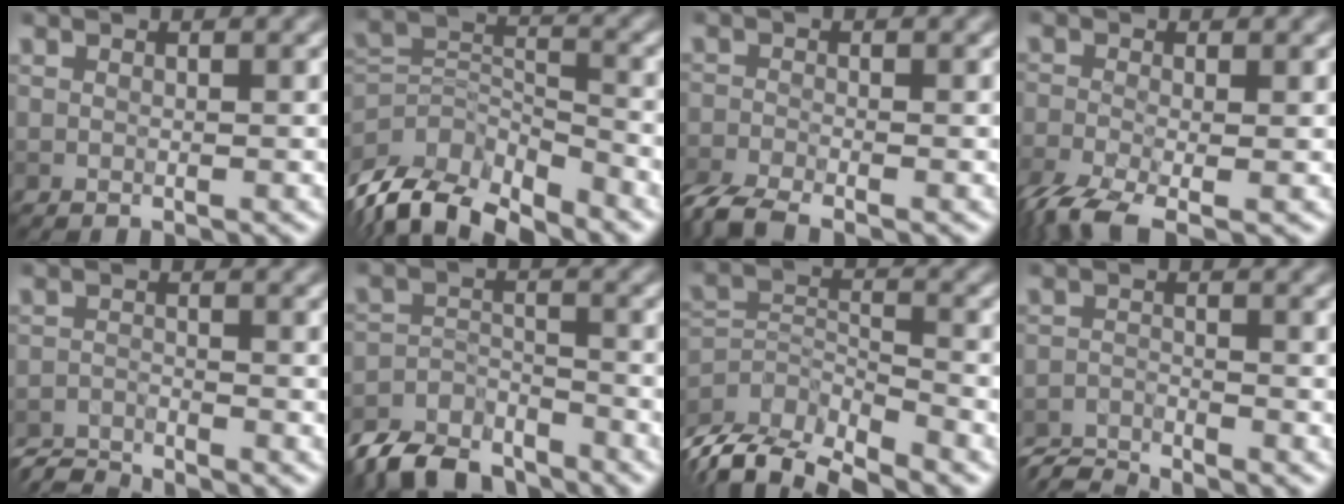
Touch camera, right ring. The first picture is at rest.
{"total": 10.0, "force": [-8.1, 3.9, 4.3], "torque": [-0.095, -0.009, -0.134]}
{"total": 4.2, "force": [-3.8, 0.8, 1.7], "torque": [-0.035, -0.008, -0.071]}
{"total": 5.6, "force": [-4.0, 1.5, 3.6], "torque": [-0.072, -0.011, -0.072]}
{"total": 4.2, "force": [-4.2, 0.2, 0.0], "torque": [0.002, -0.006, -0.078]}
{"total": 7.3, "force": [-6.9, 2.0, 1.2], "torque": [-0.021, -0.007, -0.124]}
{"total": 7.9, "force": [-6.8, 2.2, 3.5], "torque": [-0.070, -0.012, -0.116]}
{"total": 4.8, "force": [-4.8, 0.2, 0.2], "torque": [-0.006, -0.007, -0.088]}